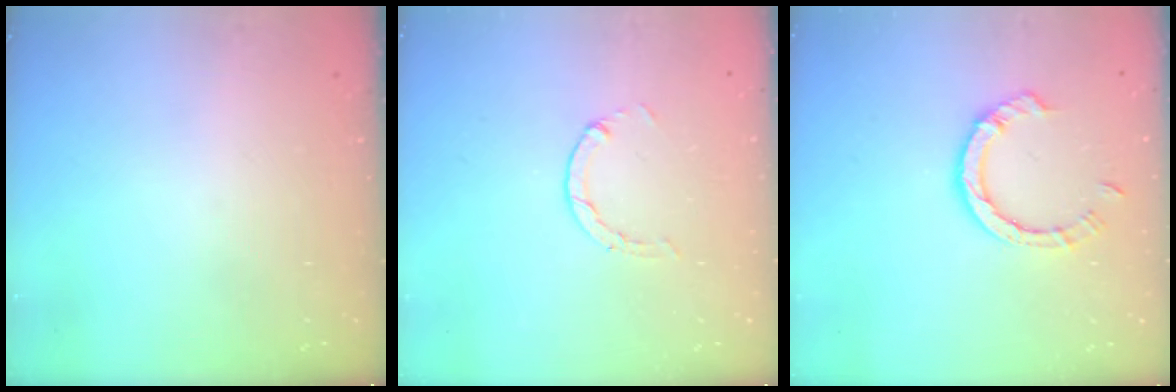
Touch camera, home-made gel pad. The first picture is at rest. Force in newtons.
{"total": 0.6, "press": 0.6, "slide": 0.2}
{"total": 6.9, "press": 6.8, "slide": 0.8}